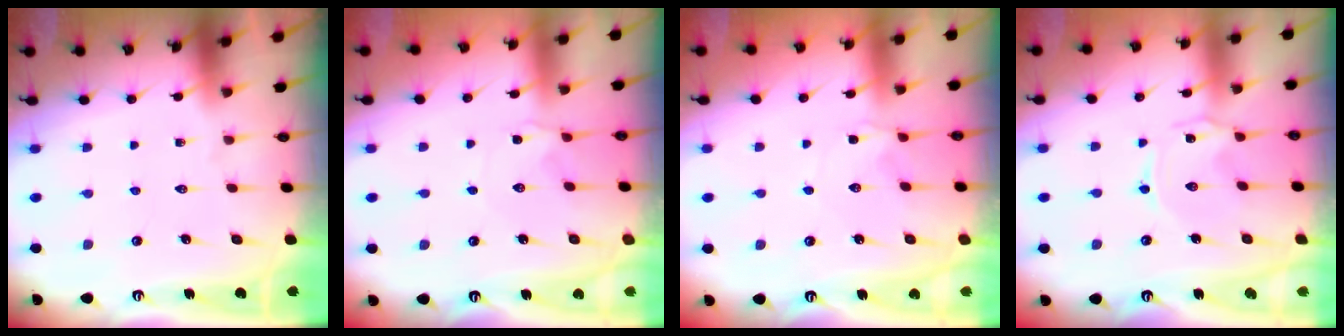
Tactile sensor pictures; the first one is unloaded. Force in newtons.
{"total": 1.1, "press": 1.0, "slide": 0.3}
{"total": 1.8, "press": 1.8, "slide": 0.3}
{"total": 0.9, "press": 0.8, "slide": 0.2}